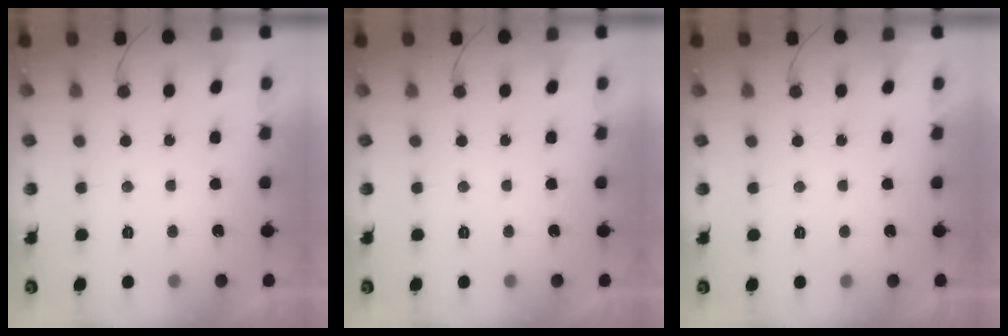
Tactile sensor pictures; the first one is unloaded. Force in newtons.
{"total": 0.0}
{"total": 1.7, "press": 1.7, "slide": 0.0}